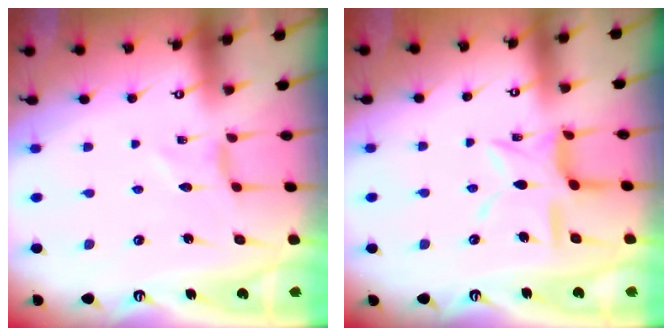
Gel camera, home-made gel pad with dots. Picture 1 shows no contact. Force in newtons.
{"total": 11.3, "press": 11.2, "slide": 1.0}